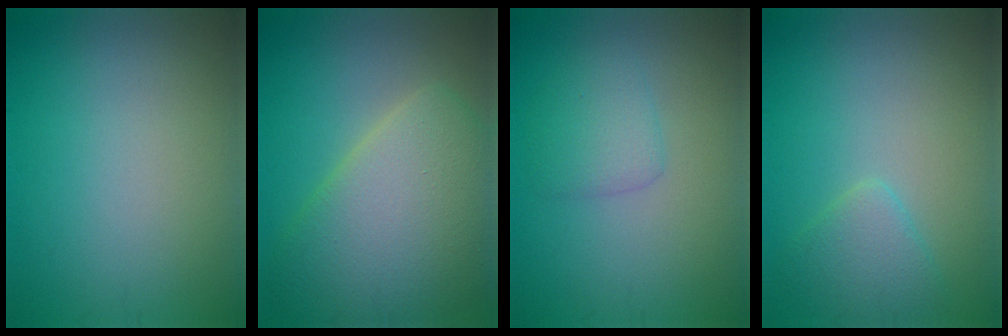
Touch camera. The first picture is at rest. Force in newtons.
{"total": 8.9, "press": 8.9, "slide": 0.5}
{"total": 2.4, "press": 2.4, "slide": 0.1}
{"total": 2.5, "press": 2.5, "slide": 0.2}